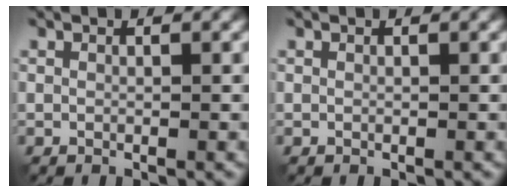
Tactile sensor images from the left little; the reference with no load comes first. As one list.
[{"total": 0.0}]